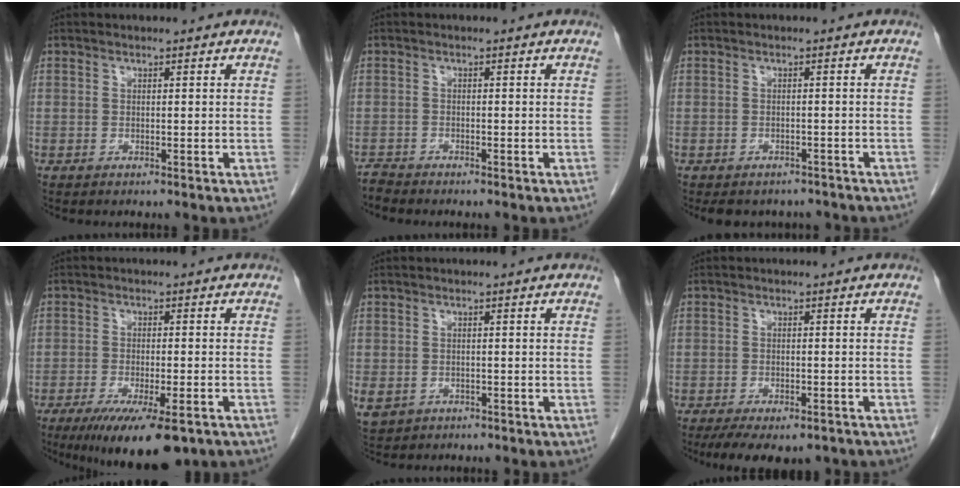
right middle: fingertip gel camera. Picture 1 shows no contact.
{"total": 1.4, "force": [-1.3, -0.2, -0.4], "torque": [0.007, -0.008, -0.027]}
{"total": 6.8, "force": [-5.9, 3.1, 1.2], "torque": [-0.007, 0.004, -0.069]}
{"total": 11.4, "force": [-7.4, 2.5, 8.2], "torque": [-0.120, -0.022, -0.113]}
{"total": 4.7, "force": [-2.2, 3.8, 1.5], "torque": [-0.037, -0.003, -0.032]}
{"total": 9.3, "force": [-6.8, 3.7, 5.1], "torque": [-0.074, -0.007, -0.098]}